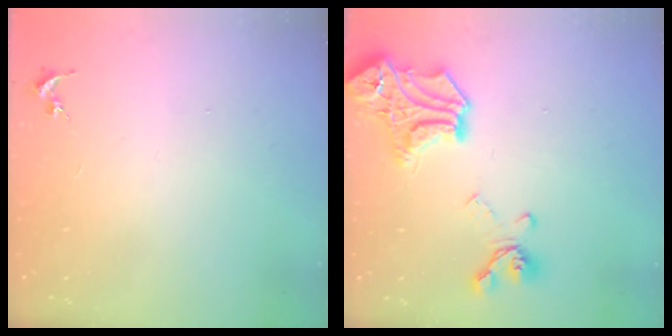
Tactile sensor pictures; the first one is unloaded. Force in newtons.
{"total": 19.9, "press": 19.9, "slide": 0.9}